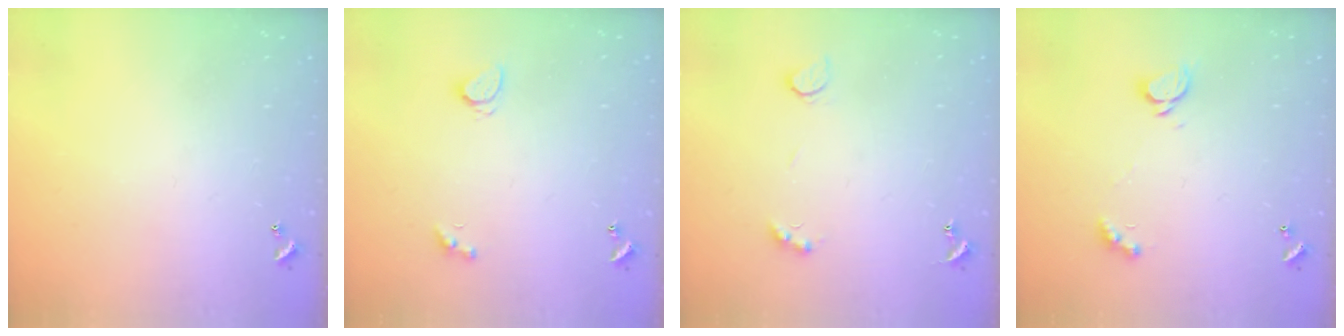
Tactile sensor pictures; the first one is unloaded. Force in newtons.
{"total": 2.1, "press": 2.0, "slide": 0.4}
{"total": 3.7, "press": 3.4, "slide": 1.2}
{"total": 2.1, "press": 2.1, "slide": 0.3}